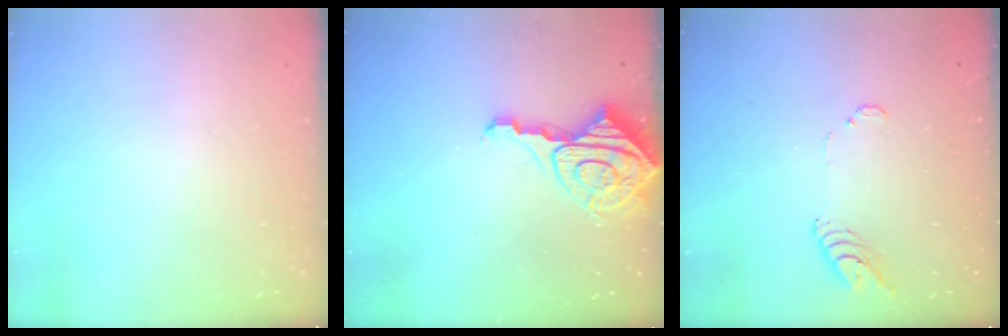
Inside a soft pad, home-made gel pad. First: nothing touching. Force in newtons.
{"total": 11.0, "press": 10.9, "slide": 1.0}
{"total": 6.9, "press": 6.8, "slide": 0.7}